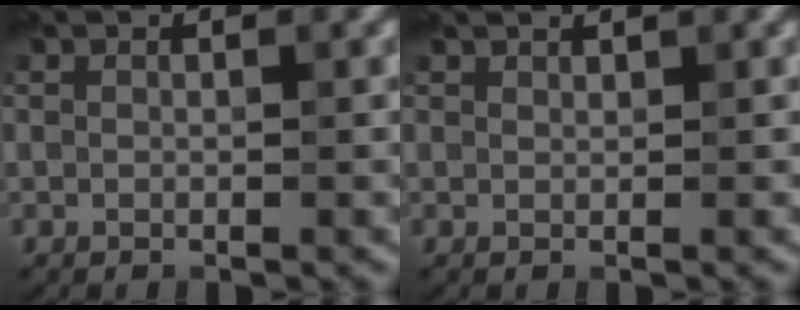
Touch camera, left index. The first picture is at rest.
{"total": 1.3, "force": [1.0, -0.5, -0.6], "torque": [0.011, 0.007, 0.020]}